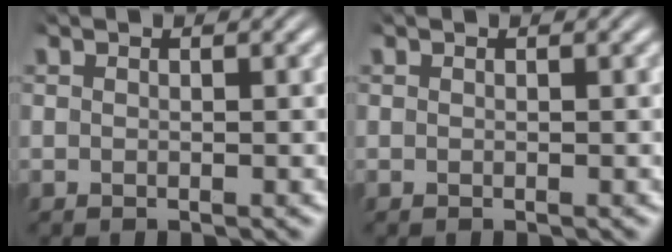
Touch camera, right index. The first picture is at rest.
{"total": 0.0}